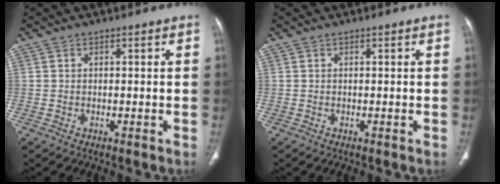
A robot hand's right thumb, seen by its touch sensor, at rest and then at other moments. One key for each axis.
{"total": 0.0}